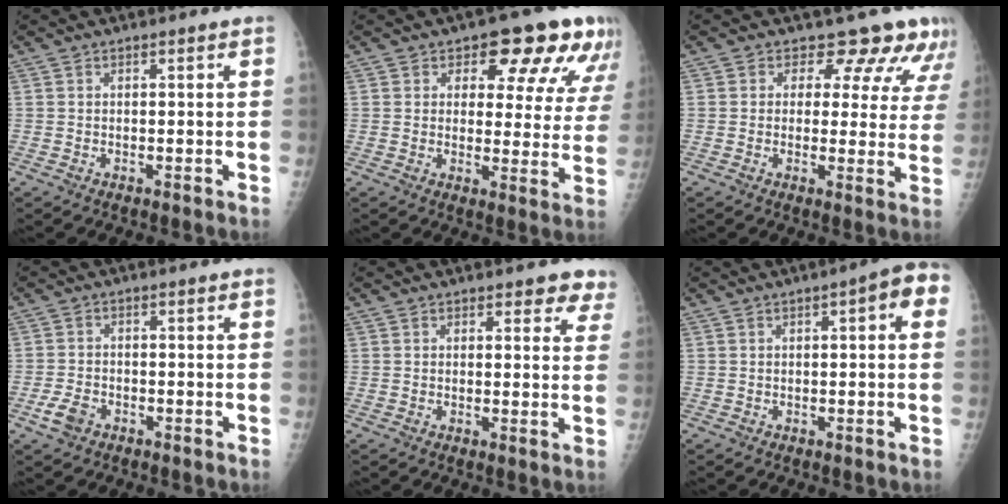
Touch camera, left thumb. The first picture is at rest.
{"total": 14.1, "force": [8.3, 7.3, 8.8], "torque": [-0.050, -0.034, 0.093]}
{"total": 10.1, "force": [8.5, 5.2, 2.0], "torque": [0.029, -0.040, 0.072]}
{"total": 3.5, "force": [-2.0, 2.3, 1.8], "torque": [-0.034, 0.008, -0.034]}
{"total": 4.9, "force": [3.9, 2.6, 1.5], "torque": [0.028, -0.020, 0.035]}
{"total": 6.4, "force": [1.9, 2.0, 5.8], "torque": [-0.063, 0.016, 0.017]}